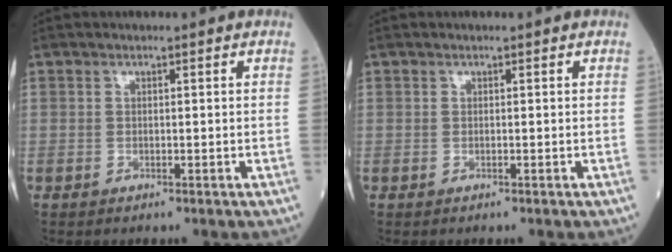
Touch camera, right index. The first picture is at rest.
{"total": 0.0}